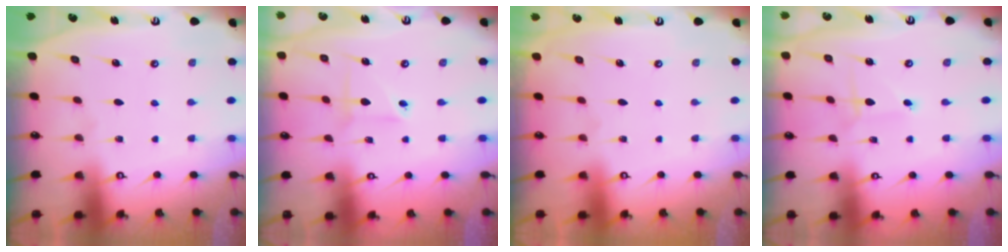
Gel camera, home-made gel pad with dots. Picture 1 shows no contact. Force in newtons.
{"total": 2.5, "press": 2.3, "slide": 1.1}
{"total": 0.0}
{"total": 1.8, "press": 1.7, "slide": 0.2}